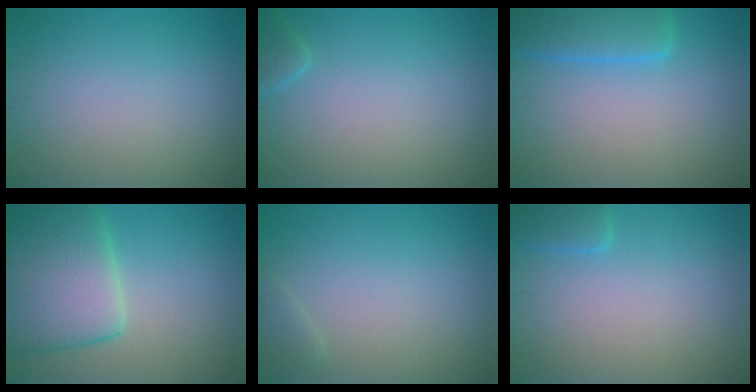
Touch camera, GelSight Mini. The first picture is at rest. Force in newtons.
{"total": 1.3, "press": 1.3, "slide": 0.1}
{"total": 4.4, "press": 4.4, "slide": 0.4}
{"total": 8.9, "press": 8.9, "slide": 0.5}
{"total": 0.9, "press": 0.9, "slide": 0.1}
{"total": 1.7, "press": 1.7, "slide": 0.1}